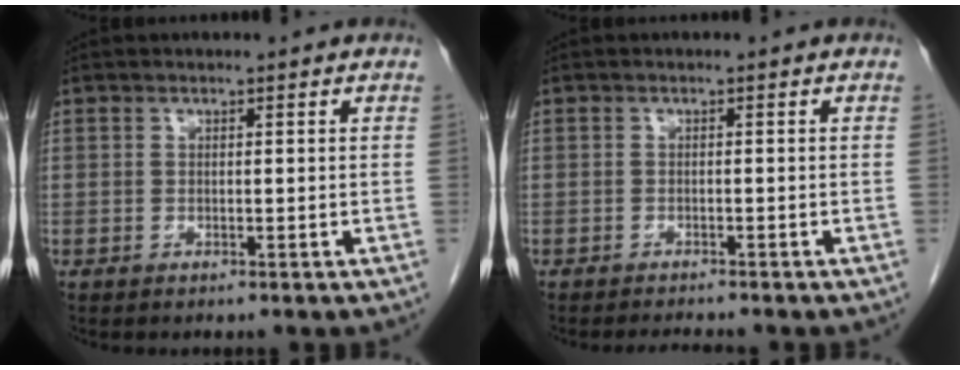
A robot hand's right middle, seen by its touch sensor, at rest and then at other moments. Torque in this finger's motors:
{"motor_torque": [0.05, -0.03, 0.00, 0.01]}